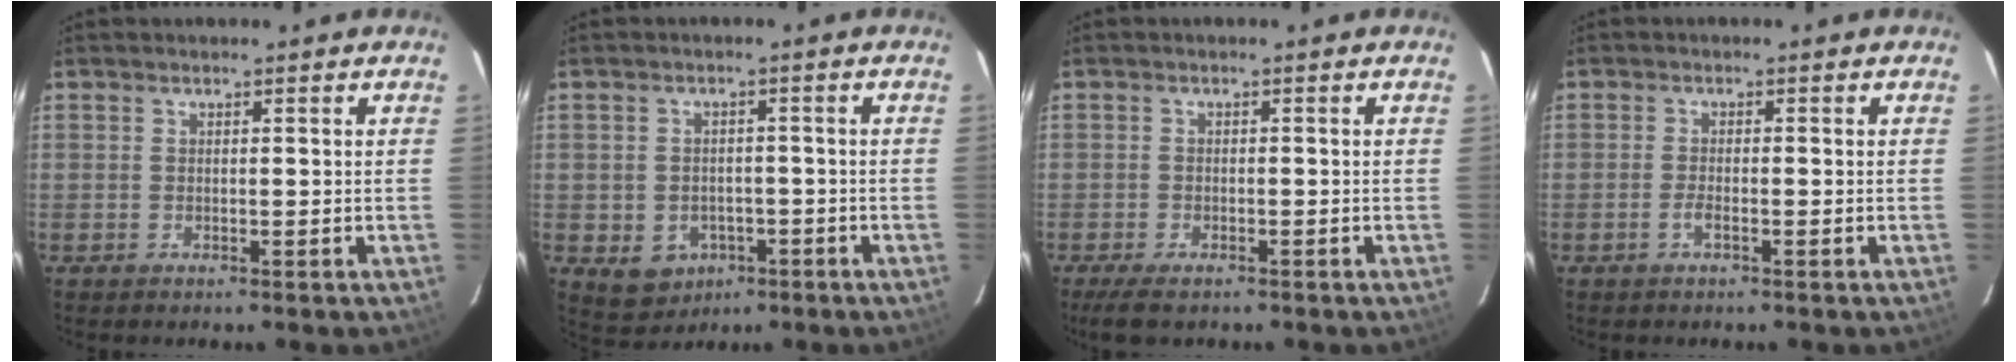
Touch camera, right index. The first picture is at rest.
{"total": 6.9, "force": [-2.9, 5.6, 2.7], "torque": [-0.060, 0.007, -0.022]}
{"total": 4.6, "force": [-3.4, 1.7, 2.6], "torque": [-0.062, -0.015, -0.061]}
{"total": 1.5, "force": [-0.9, 0.3, 1.2], "torque": [-0.028, -0.001, -0.019]}